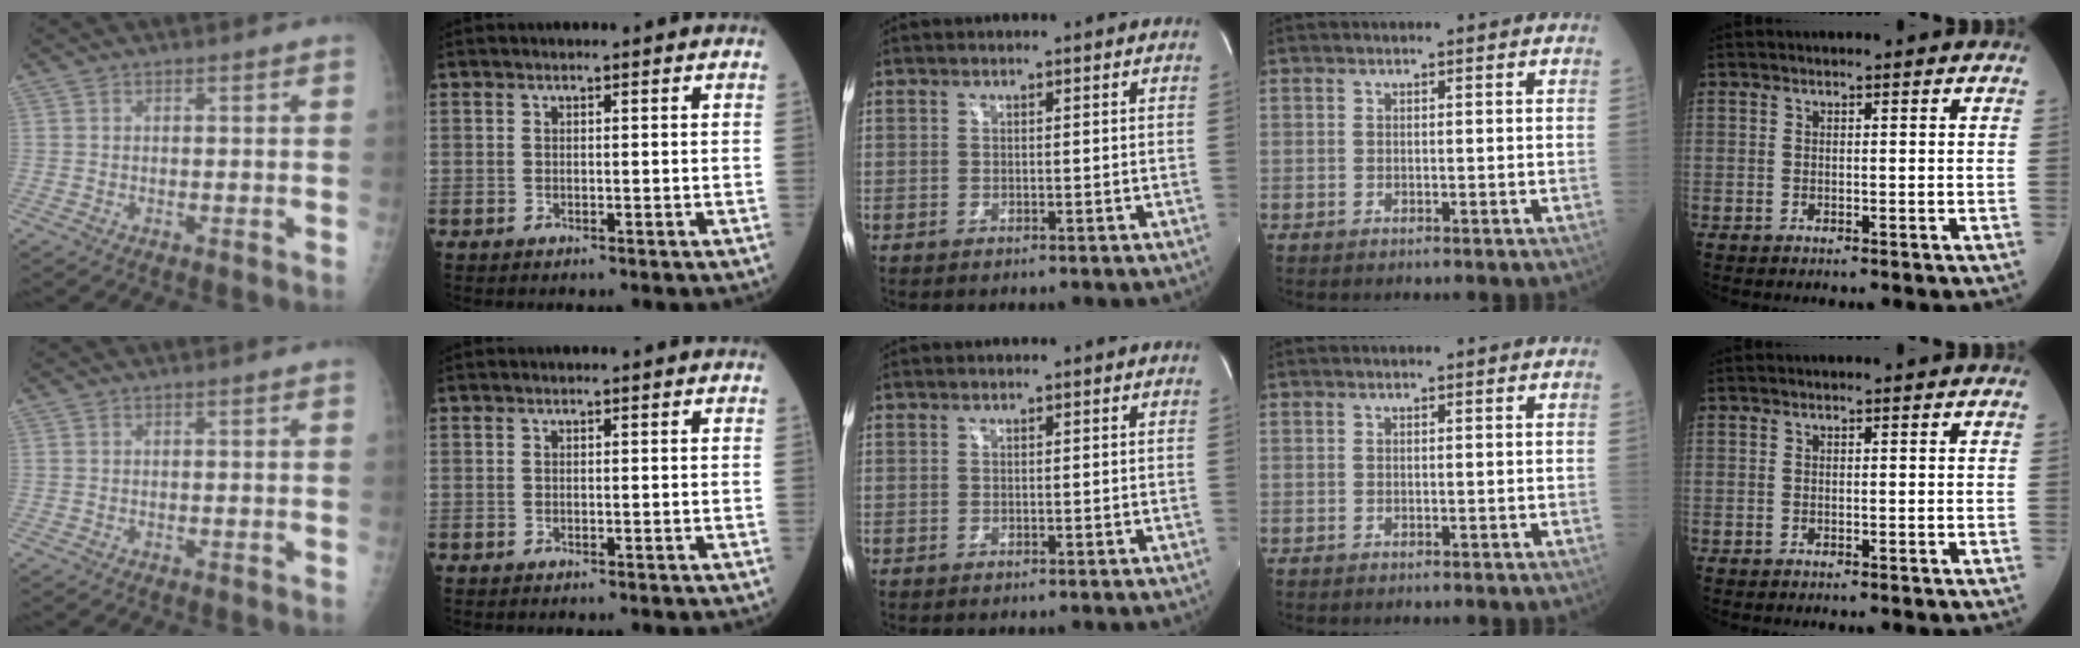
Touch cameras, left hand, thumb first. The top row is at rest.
{}